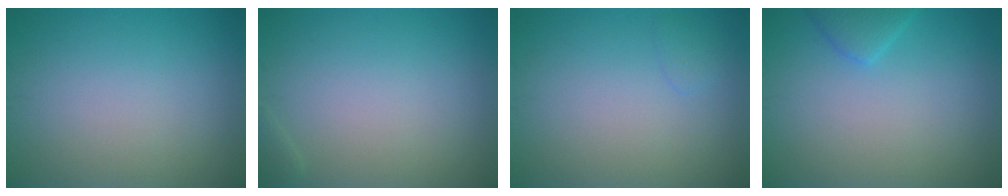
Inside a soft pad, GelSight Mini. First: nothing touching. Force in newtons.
{"total": 0.5, "press": 0.5, "slide": 0.1}
{"total": 0.8, "press": 0.8, "slide": 0.0}
{"total": 1.8, "press": 1.8, "slide": 0.1}